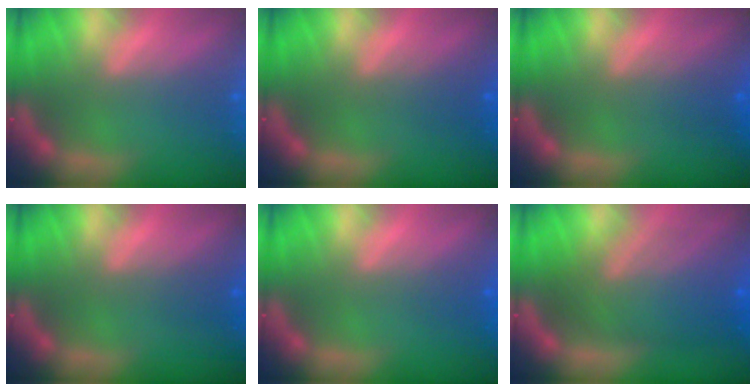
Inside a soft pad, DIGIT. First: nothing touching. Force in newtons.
{"total": 2.0}
{"total": 2.5}
{"total": 1.5}
{"total": 1.5}
{"total": 9.0}